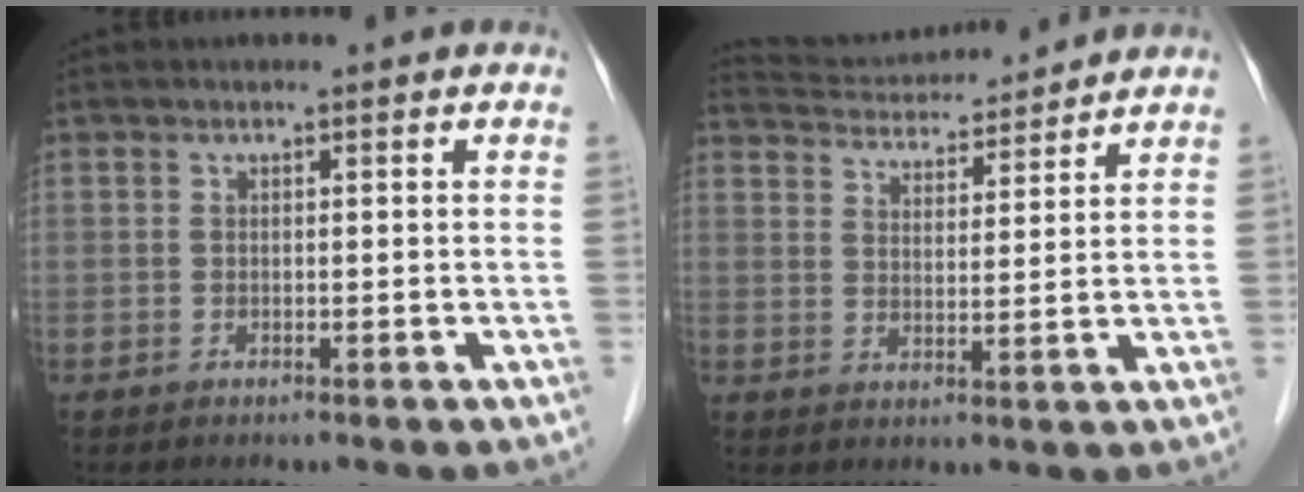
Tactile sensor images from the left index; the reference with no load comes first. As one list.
[{"total": 12.1, "force": [11.7, 1.1, 2.8], "torque": [-0.057, 0.021, 0.183]}]